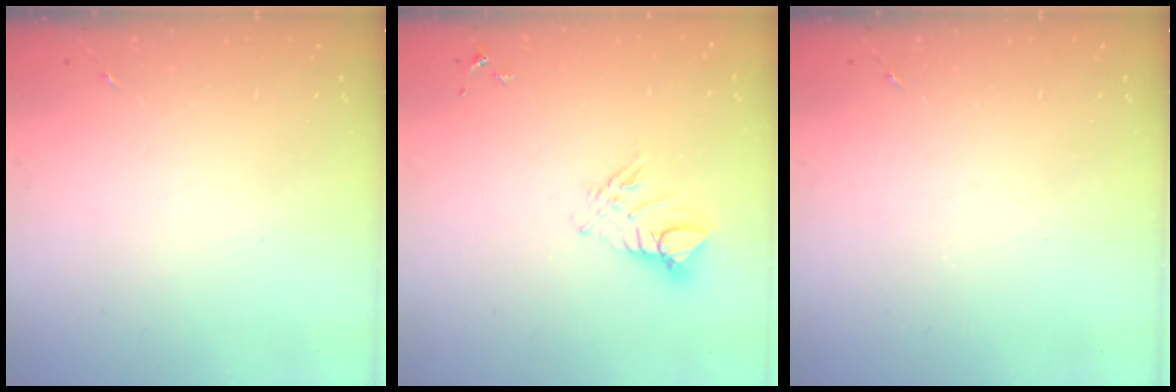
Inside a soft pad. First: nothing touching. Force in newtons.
{"total": 8.2, "press": 8.2, "slide": 0.9}
{"total": 0.0}